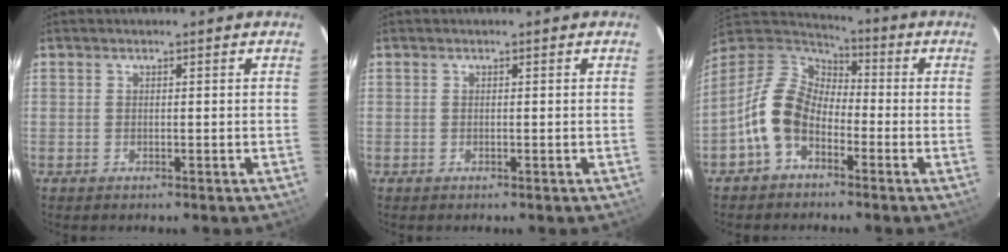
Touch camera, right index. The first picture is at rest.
{"total": 0.0}
{"total": 11.7, "force": [-4.6, 7.9, 7.3], "torque": [-0.155, 0.015, -0.097]}